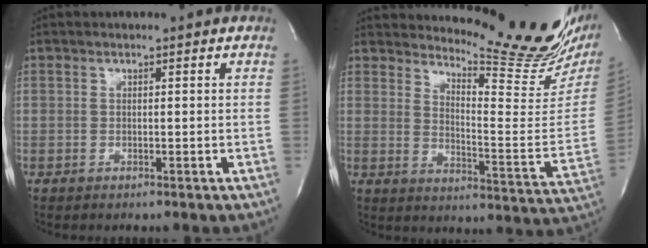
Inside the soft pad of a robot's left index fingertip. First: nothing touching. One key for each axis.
{"total": 18.0, "fx": 16.5, "fy": 1.4, "fz": 7.1, "tx": -0.102, "ty": -0.118, "tz": 0.200}